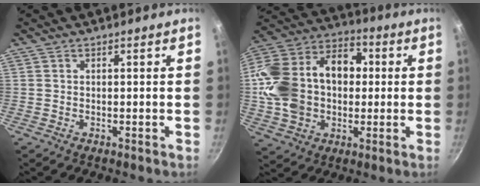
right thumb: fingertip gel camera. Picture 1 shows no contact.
{"total": 23.7, "force": [0.9, 17.5, 15.9], "torque": [-0.281, 0.055, 0.010]}